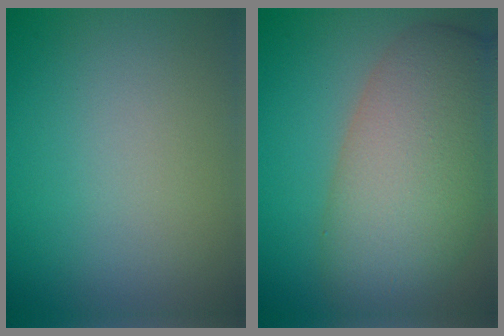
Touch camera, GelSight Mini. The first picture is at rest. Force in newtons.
{"total": 10.3, "press": 10.3, "slide": 0.5}